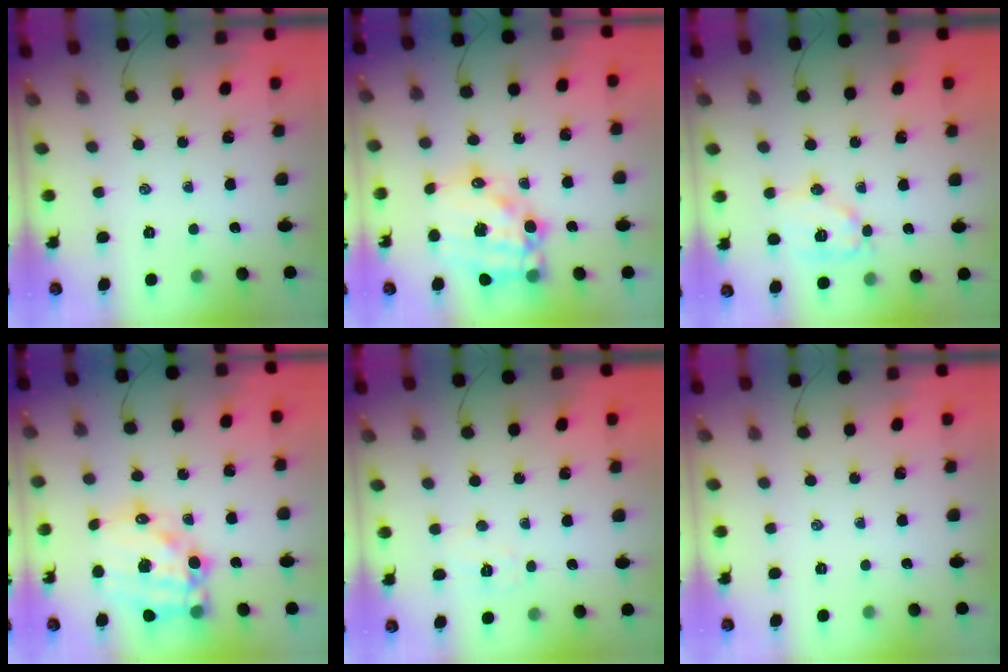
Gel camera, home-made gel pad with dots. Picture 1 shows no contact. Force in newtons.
{"total": 18.0, "press": 17.6, "slide": 4.1}
{"total": 11.4, "press": 11.4, "slide": 0.5}
{"total": 18.0, "press": 17.6, "slide": 4.1}
{"total": 5.3, "press": 5.1, "slide": 1.0}
{"total": 0.0}